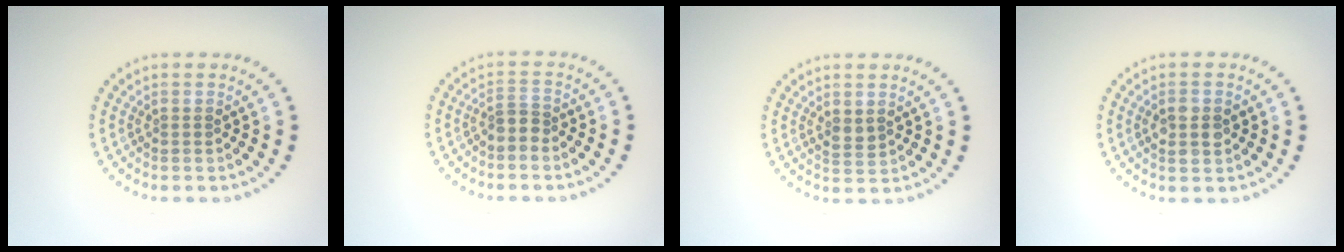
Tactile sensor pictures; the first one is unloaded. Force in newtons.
{"total": 1.7, "press": 1.2, "slide": 1.2}
{"total": 1.1, "press": 1.1, "slide": 0.3}
{"total": 2.1, "press": 2.1, "slide": 0.1}